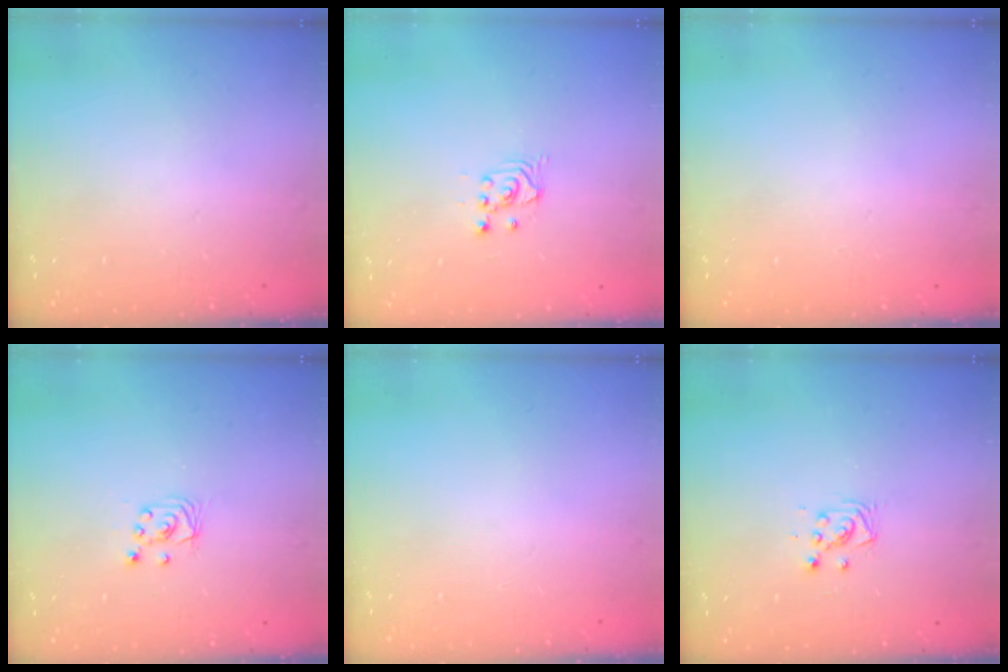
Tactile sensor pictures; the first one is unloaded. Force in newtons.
{"total": 2.7, "press": 2.7, "slide": 0.3}
{"total": 0.0}
{"total": 2.4, "press": 2.4, "slide": 0.2}
{"total": 0.0}
{"total": 4.0, "press": 4.0, "slide": 0.4}